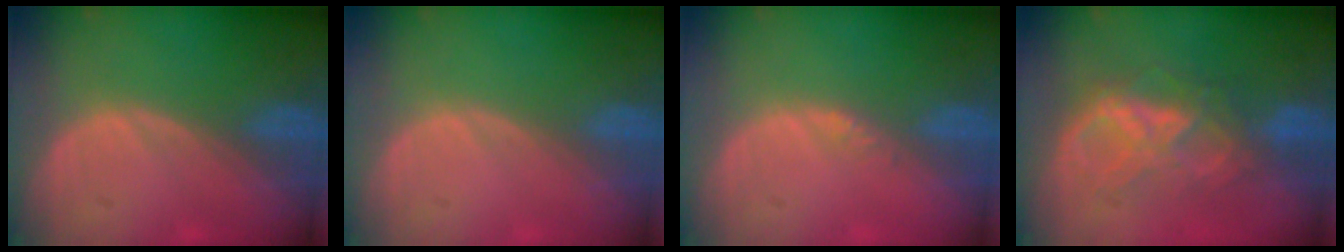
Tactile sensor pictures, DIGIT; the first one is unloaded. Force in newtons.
{"total": 0.0}
{"total": 0.8, "press": 0.8, "slide": 0.1}
{"total": 6.6, "press": 6.6, "slide": 0.3}